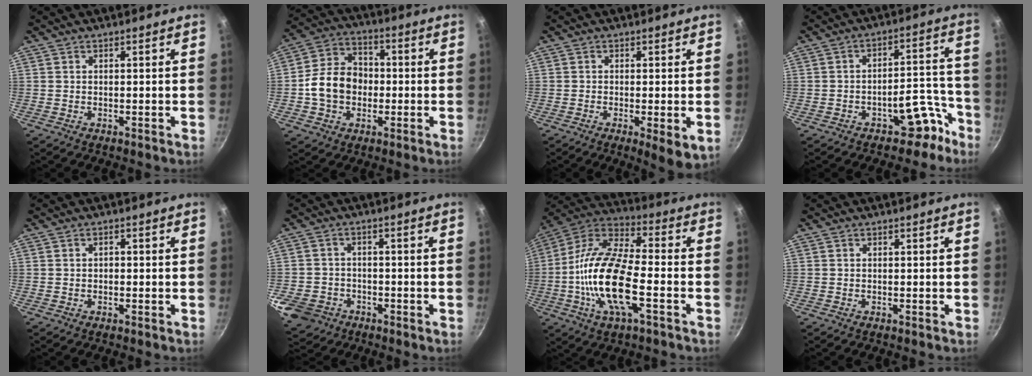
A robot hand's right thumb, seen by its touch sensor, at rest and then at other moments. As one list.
[{"total": 11.9, "force": [-1.4, 9.4, 7.0], "torque": [-0.107, 0.032, -0.033]}, {"total": 5.4, "force": [-1.4, 1.3, 5.0], "torque": [-0.081, -0.016, -0.022]}, {"total": 8.4, "force": [-5.7, 4.3, 4.5], "torque": [-0.032, 0.084, -0.082]}, {"total": 0.7, "force": [-0.1, 0.6, 0.4], "torque": [-0.001, 0.006, -0.003]}, {"total": 8.3, "force": [-3.8, 6.9, 2.7], "torque": [-0.065, 0.018, -0.056]}, {"total": 19.4, "force": [-4.3, 7.4, 17.5], "torque": [-0.354, 0.030, -0.081]}, {"total": 0.0}]